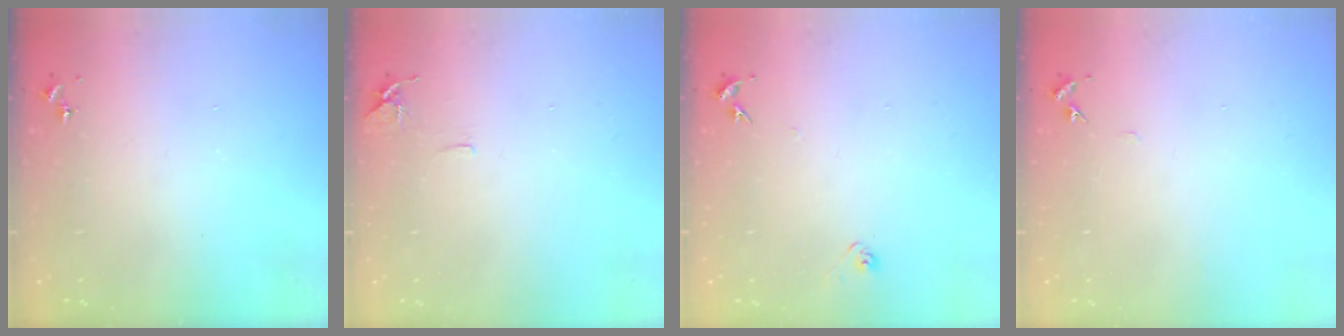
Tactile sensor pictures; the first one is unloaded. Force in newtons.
{"total": 6.5, "press": 6.4, "slide": 0.7}
{"total": 5.0, "press": 5.0, "slide": 0.7}
{"total": 4.0, "press": 4.0, "slide": 0.5}